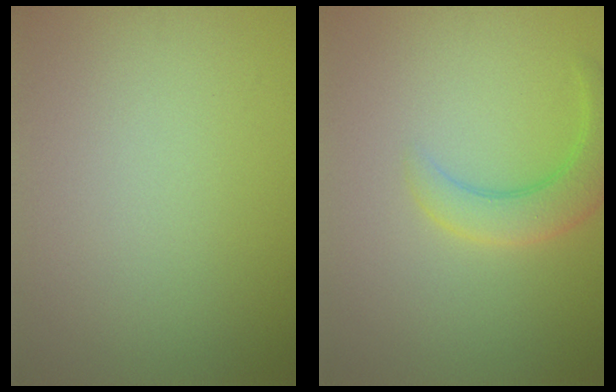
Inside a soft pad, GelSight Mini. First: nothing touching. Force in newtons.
{"total": 3.6, "press": 3.6, "slide": 0.1}